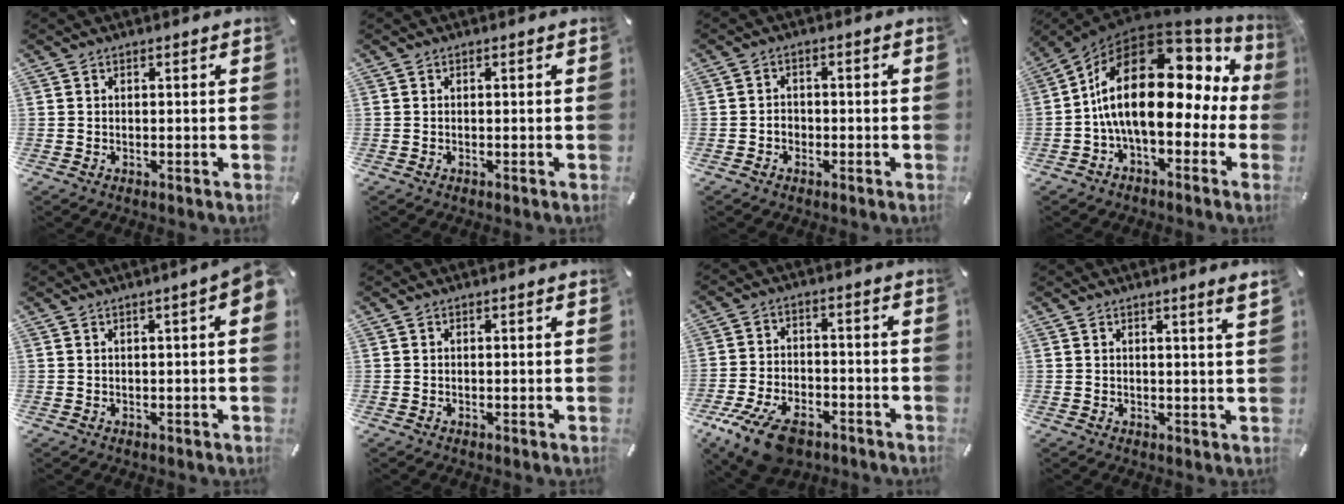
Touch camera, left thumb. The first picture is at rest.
{"total": 0.0}
{"total": 2.5, "force": [-1.0, 2.1, 0.8], "torque": [-0.018, 0.008, -0.022]}
{"total": 21.9, "force": [2.0, 11.6, 18.5], "torque": [-0.357, -0.018, 0.033]}
{"total": 3.8, "force": [0.9, 0.6, 3.6], "torque": [-0.058, -0.002, 0.014]}
{"total": 0.0}
{"total": 11.5, "force": [-7.3, 5.9, 6.6], "torque": [-0.133, 0.035, -0.133]}
{"total": 2.6, "force": [1.6, -0.1, 2.1], "torque": [-0.034, -0.006, 0.025]}